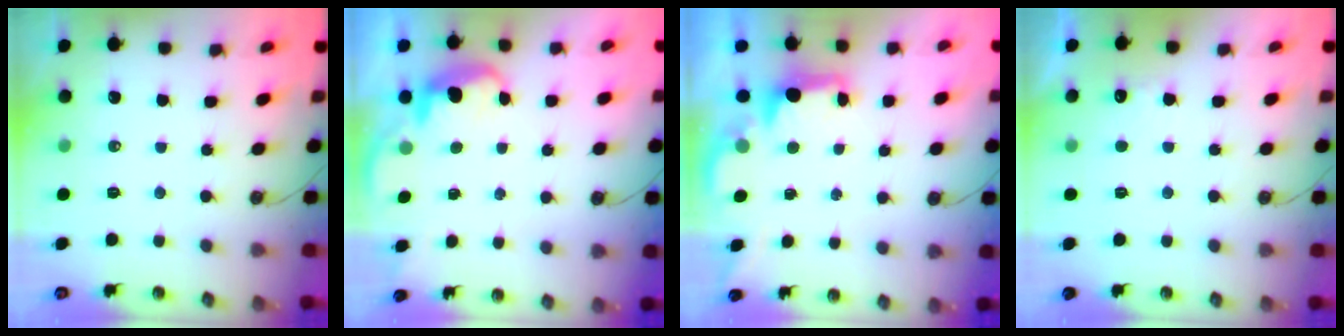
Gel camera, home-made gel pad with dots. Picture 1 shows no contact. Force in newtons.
{"total": 2.8, "press": 2.6, "slide": 0.9}
{"total": 2.1, "press": 1.9, "slide": 0.8}
{"total": 4.9, "press": 4.8, "slide": 1.3}